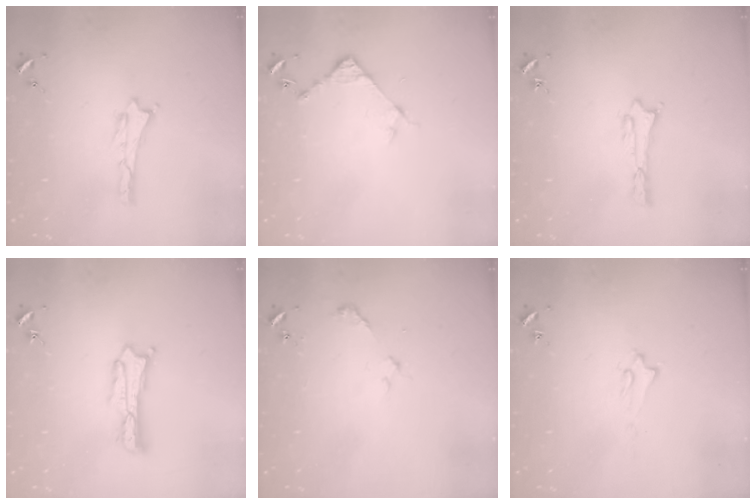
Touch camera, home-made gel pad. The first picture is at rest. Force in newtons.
{"total": 4.3, "press": 4.3, "slide": 0.4}
{"total": 0.7, "press": 0.7, "slide": 0.1}
{"total": 1.8, "press": 1.8, "slide": 0.3}
{"total": 2.4, "press": 2.3, "slide": 0.3}
{"total": 1.6, "press": 1.6, "slide": 0.2}